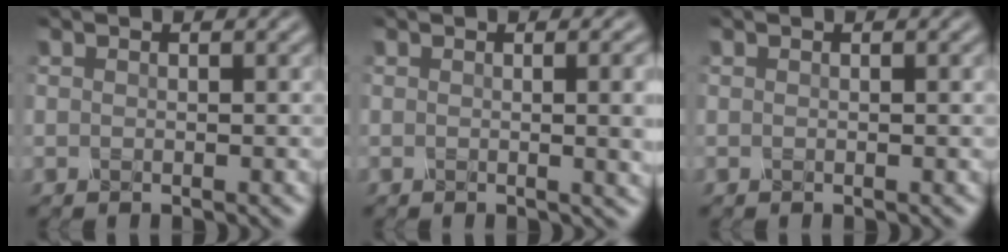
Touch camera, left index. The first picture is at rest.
{"total": 5.9, "force": [0.3, 2.5, 5.4], "torque": [-0.026, 0.009, 0.003]}
{"total": 0.6, "force": [0.0, 0.3, 0.6], "torque": [-0.002, 0.002, -0.001]}